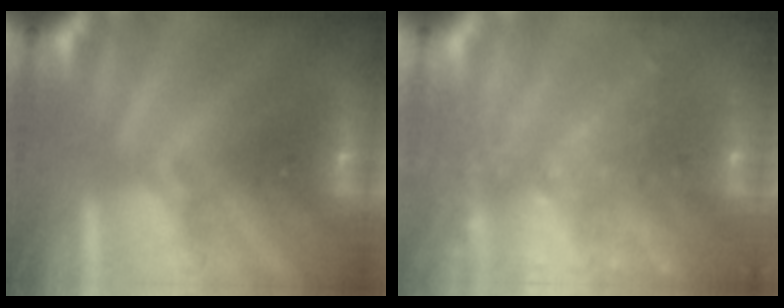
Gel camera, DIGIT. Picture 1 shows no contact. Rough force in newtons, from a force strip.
{"total": 7.5}